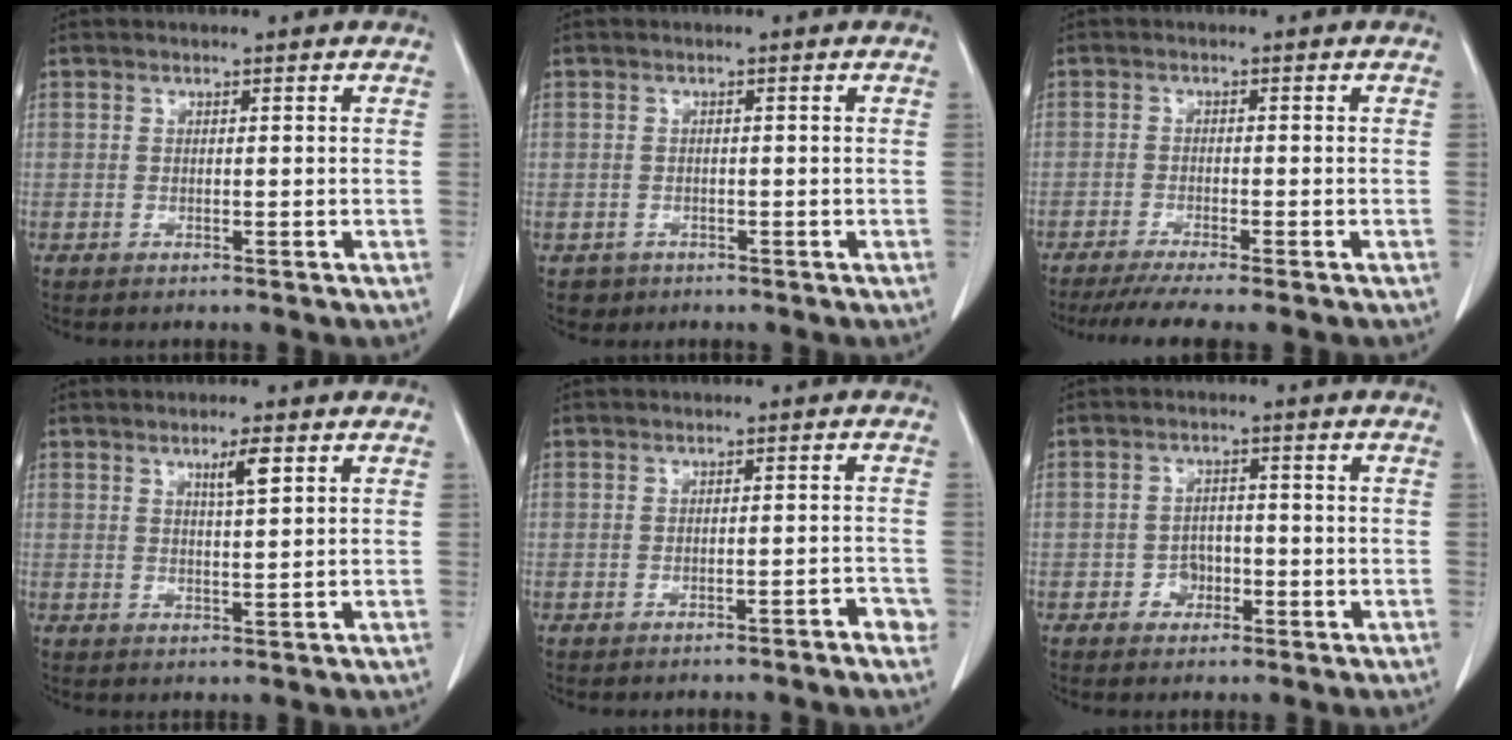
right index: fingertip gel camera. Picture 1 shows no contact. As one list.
[{"total": 2.3, "force": [-1.1, 2.0, 0.0], "torque": [0.002, 0.006, -0.015]}, {"total": 8.3, "force": [-7.1, -0.1, 4.4], "torque": [-0.051, -0.015, -0.109]}, {"total": 3.0, "force": [1.6, 0.0, 2.5], "torque": [-0.040, -0.002, 0.026]}, {"total": 2.2, "force": [-1.4, 0.5, 1.6], "torque": [-0.014, 0.006, -0.018]}, {"total": 2.9, "force": [-1.3, 2.3, 1.1], "torque": [-0.007, 0.009, -0.020]}]